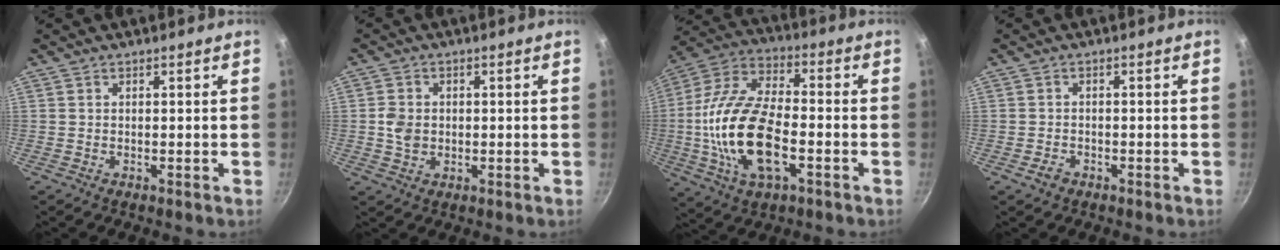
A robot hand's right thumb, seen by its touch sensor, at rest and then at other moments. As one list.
[{"total": 4.5, "force": [0.0, 3.8, 2.5], "torque": [-0.038, 0.005, 0.001]}, {"total": 20.2, "force": [-4.0, 9.8, 17.1], "torque": [-0.327, 0.026, -0.086]}, {"total": 2.1, "force": [-1.2, 1.5, 0.9], "torque": [-0.012, 0.013, -0.020]}]